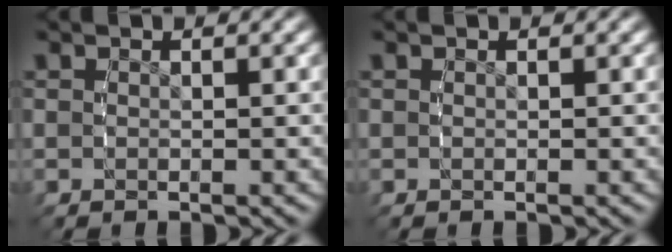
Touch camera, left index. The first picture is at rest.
{"total": 0.0}